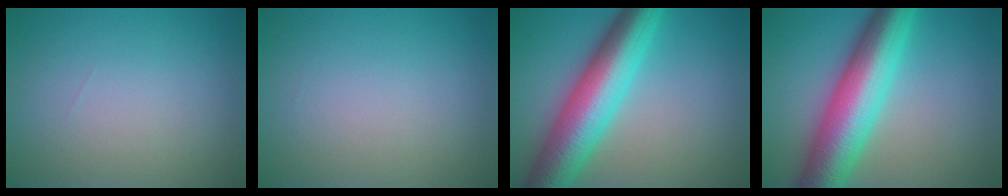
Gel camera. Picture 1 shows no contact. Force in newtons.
{"total": 0.0}
{"total": 10.1, "press": 10.1, "slide": 0.1}
{"total": 10.5, "press": 10.5, "slide": 0.1}